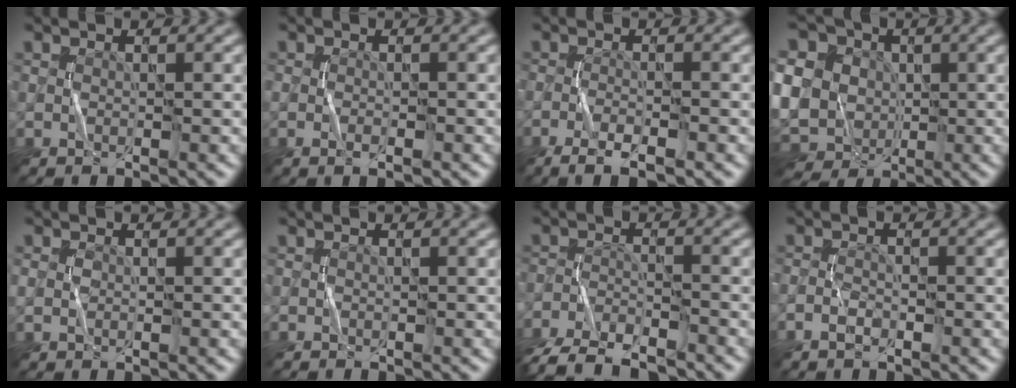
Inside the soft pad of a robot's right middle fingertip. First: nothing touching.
{"total": 1.3, "force": [-0.5, 0.4, 1.2], "torque": [-0.022, -0.002, -0.009]}
{"total": 3.5, "force": [-2.3, 0.7, 2.6], "torque": [-0.049, 0.000, -0.044]}
{"total": 14.2, "force": [0.6, 11.7, 8.1], "torque": [-0.190, 0.010, -0.017]}
{"total": 0.9, "force": [0.0, 0.7, 0.6], "torque": [-0.013, 0.000, 0.000]}
{"total": 0.0}
{"total": 7.9, "force": [-7.1, 2.1, 2.8], "torque": [-0.052, -0.024, -0.124]}
{"total": 1.3, "force": [-0.9, 0.6, 0.7], "torque": [-0.014, 0.003, -0.020]}